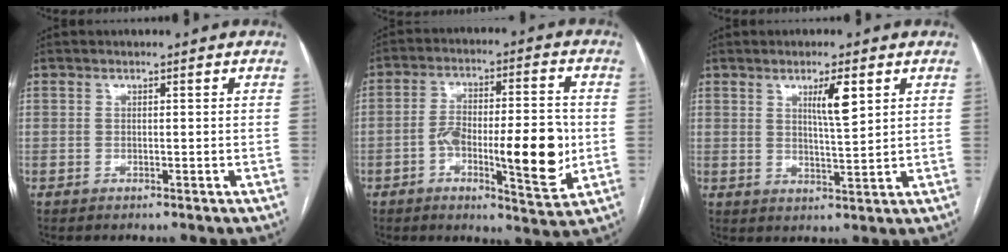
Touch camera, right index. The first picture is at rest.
{"total": 13.3, "force": [-2.5, 3.3, 12.7], "torque": [-0.196, 0.014, -0.033]}
{"total": 5.0, "force": [2.3, 0.5, 4.4], "torque": [-0.079, -0.004, 0.039]}